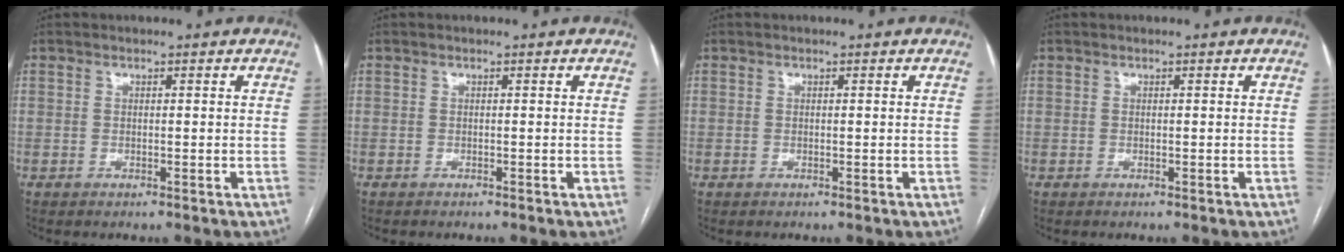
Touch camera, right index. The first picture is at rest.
{"total": 0.0}
{"total": 0.0}
{"total": 0.0}